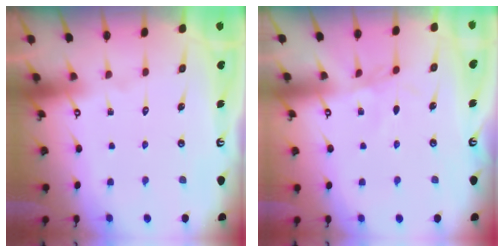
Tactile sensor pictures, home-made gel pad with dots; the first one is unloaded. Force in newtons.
{"total": 1.5, "press": 1.5, "slide": 0.4}